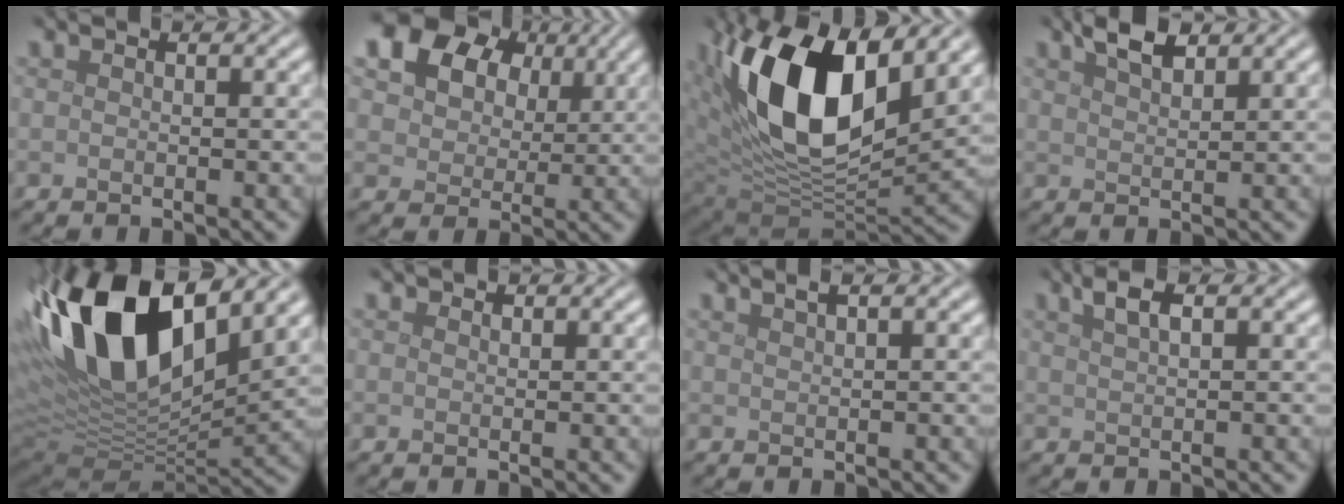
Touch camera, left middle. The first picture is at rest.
{"total": 14.2, "force": [7.5, 9.9, 6.9], "torque": [-0.142, 0.030, 0.138]}
{"total": 15.3, "force": [5.3, 7.9, 11.9], "torque": [-0.217, 0.002, 0.093]}
{"total": 2.8, "force": [2.1, 0.9, 1.5], "torque": [-0.029, 0.008, 0.040]}
{"total": 16.7, "force": [6.8, 7.3, 13.5], "torque": [-0.271, 0.022, 0.113]}
{"total": 0.5, "force": [0.4, 0.3, 0.1], "torque": [0.000, -0.001, 0.005]}
{"total": 1.3, "force": [0.9, 0.3, 0.8], "torque": [-0.008, 0.002, 0.012]}
{"total": 2.1, "force": [1.3, 0.6, 1.5], "torque": [-0.028, 0.006, 0.025]}